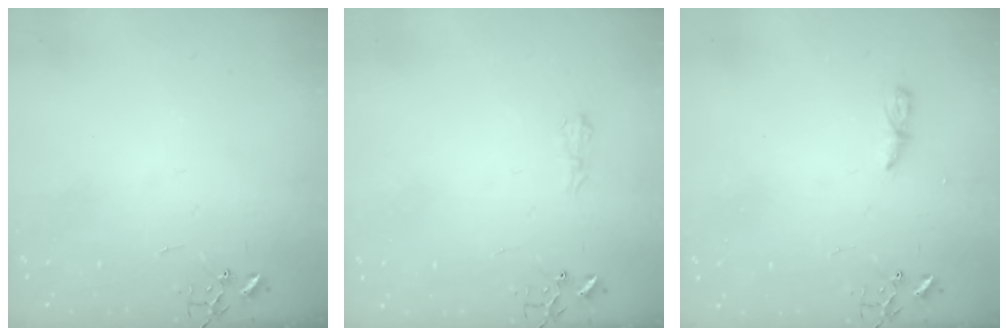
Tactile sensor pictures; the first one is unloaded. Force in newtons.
{"total": 6.4, "press": 6.4, "slide": 0.8}
{"total": 3.9, "press": 3.8, "slide": 0.5}